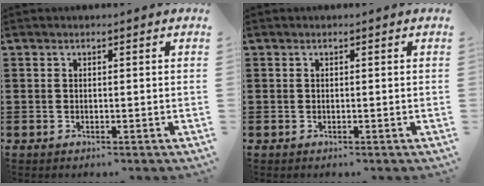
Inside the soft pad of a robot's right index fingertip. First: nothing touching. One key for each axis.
{"total": 0.0}